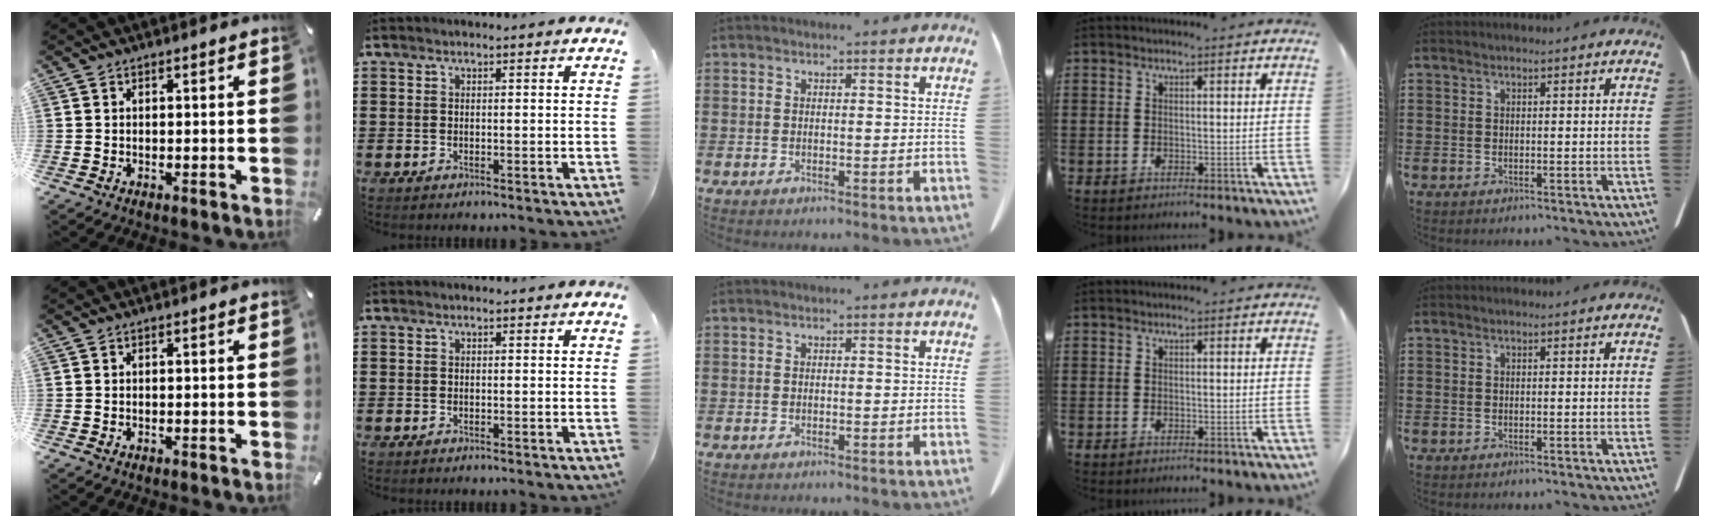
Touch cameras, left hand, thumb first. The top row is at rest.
{}